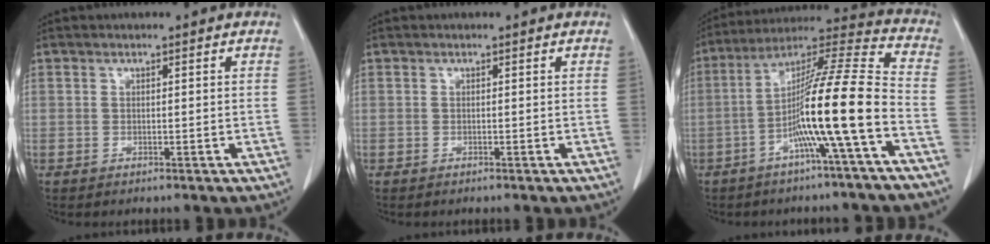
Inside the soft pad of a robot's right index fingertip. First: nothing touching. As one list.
[{"total": 0.0}, {"total": 15.4, "force": [-5.2, -1.2, 14.4], "torque": [-0.250, 0.014, -0.098]}]